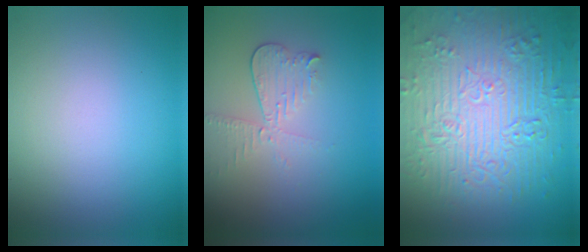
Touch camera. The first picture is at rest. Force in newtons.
{"total": 3.0, "press": 2.6, "slide": 1.5}
{"total": 11.8, "press": 7.8, "slide": 8.8}